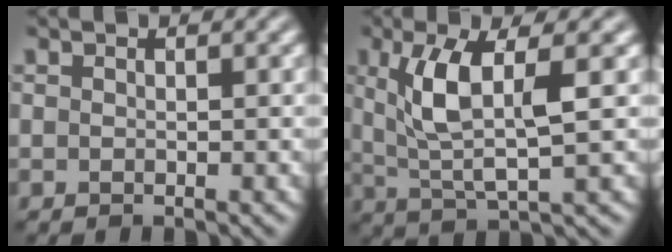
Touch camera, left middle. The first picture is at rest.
{"total": 6.1, "force": [1.5, 1.8, 5.7], "torque": [-0.120, 0.000, 0.033]}